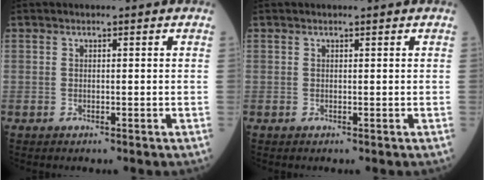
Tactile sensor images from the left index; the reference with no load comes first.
{"total": 0.6, "force": [0.5, -0.1, 0.3], "torque": [-0.011, 0.000, 0.011]}